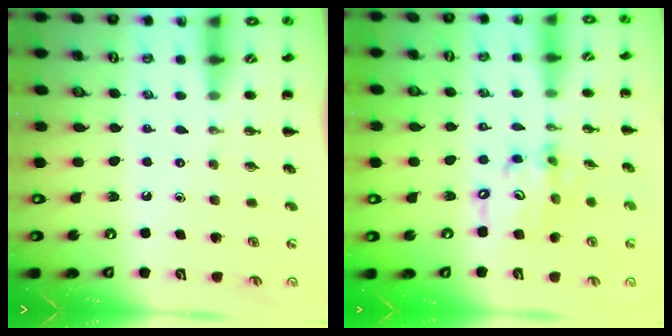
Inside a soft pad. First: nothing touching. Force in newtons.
{"total": 12.3, "press": 12.0, "slide": 2.8}